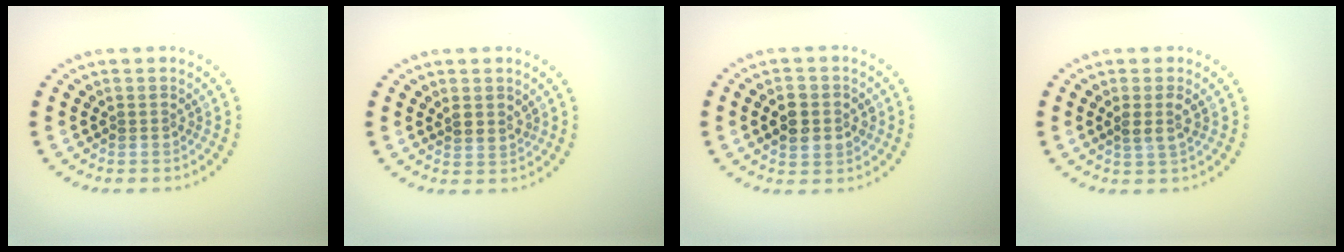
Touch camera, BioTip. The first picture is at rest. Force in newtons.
{"total": 1.2, "press": 0.9, "slide": 0.7}
{"total": 3.3, "press": 3.3, "slide": 0.4}
{"total": 1.7, "press": 1.4, "slide": 0.9}